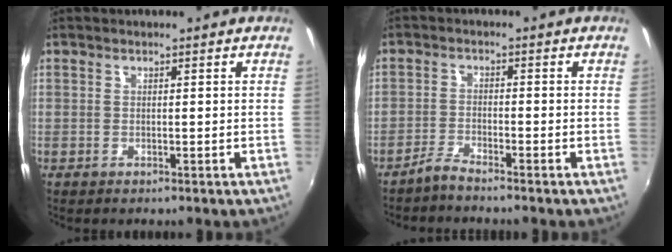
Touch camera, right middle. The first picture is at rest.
{"total": 2.4, "force": [-2.3, -0.5, 0.5], "torque": [-0.023, -0.002, -0.050]}